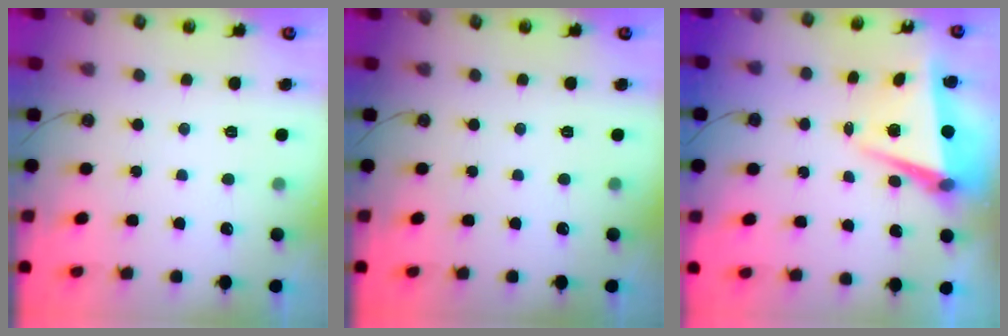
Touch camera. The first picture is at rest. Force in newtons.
{"total": 0.0}
{"total": 7.5, "press": 7.2, "slide": 2.2}